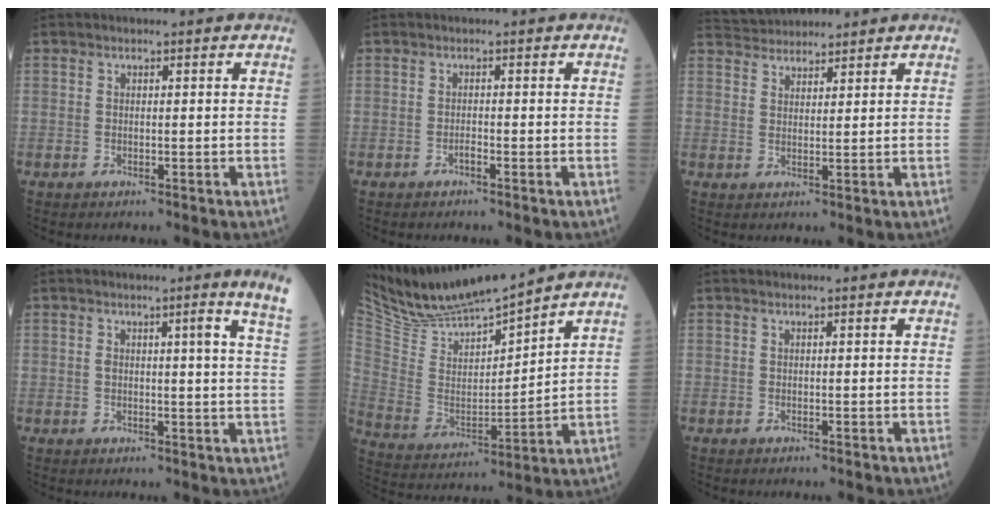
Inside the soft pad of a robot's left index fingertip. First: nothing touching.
{"total": 0.6, "force": [-0.5, 0.0, 0.3], "torque": [-0.008, 0.000, -0.011]}
{"total": 5.8, "force": [5.7, 0.9, 0.9], "torque": [-0.023, 0.036, 0.101]}
{"total": 6.9, "force": [4.4, -1.0, 5.2], "torque": [-0.067, -0.022, 0.029]}
{"total": 14.6, "force": [13.9, 0.1, 4.6], "torque": [-0.100, -0.003, 0.271]}
{"total": 0.0}